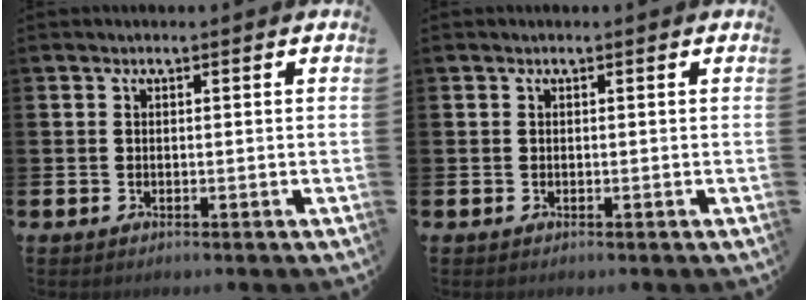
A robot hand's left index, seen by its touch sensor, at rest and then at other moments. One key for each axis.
{"total": 0.0}